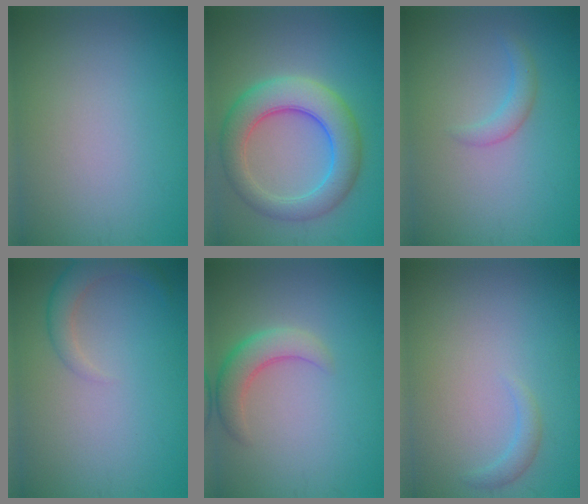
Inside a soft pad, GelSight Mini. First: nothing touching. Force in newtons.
{"total": 6.8, "press": 6.8, "slide": 0.2}
{"total": 1.6, "press": 1.6, "slide": 0.0}
{"total": 2.6, "press": 2.5, "slide": 0.2}
{"total": 3.4, "press": 3.4, "slide": 0.2}
{"total": 1.2, "press": 1.2, "slide": 0.2}